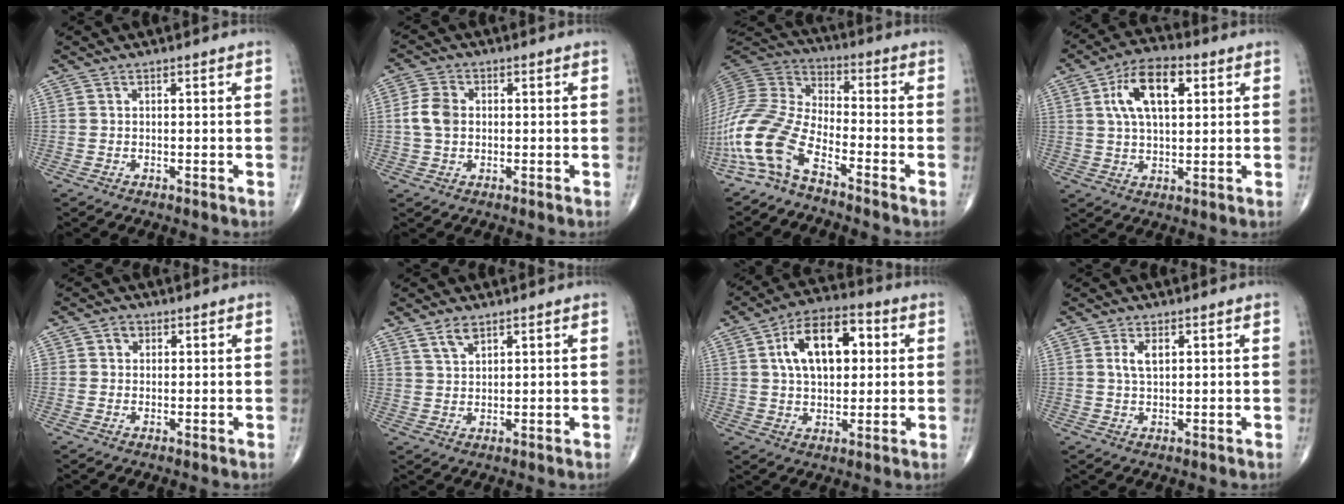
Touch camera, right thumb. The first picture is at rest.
{"total": 5.0, "force": [0.1, 3.7, 3.4], "torque": [-0.069, 0.008, -0.003]}
{"total": 13.8, "force": [-8.4, 5.1, 9.6], "torque": [-0.214, 0.064, -0.176]}
{"total": 12.0, "force": [3.7, 6.0, 9.6], "torque": [-0.163, 0.007, 0.062]}
{"total": 2.1, "force": [0.6, 1.8, 0.7], "torque": [0.001, 0.001, 0.005]}
{"total": 3.6, "force": [2.5, 1.7, 2.0], "torque": [-0.033, -0.011, 0.053]}
{"total": 14.7, "force": [3.5, 8.2, 11.7], "torque": [-0.174, 0.013, 0.053]}
{"total": 3.1, "force": [1.0, 1.4, 2.5], "torque": [-0.047, 0.000, 0.021]}